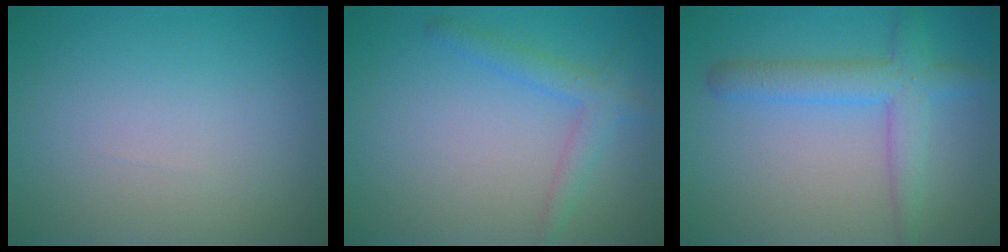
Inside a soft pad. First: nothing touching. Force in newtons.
{"total": 2.4, "press": 2.4, "slide": 0.1}
{"total": 4.0, "press": 4.0, "slide": 0.2}